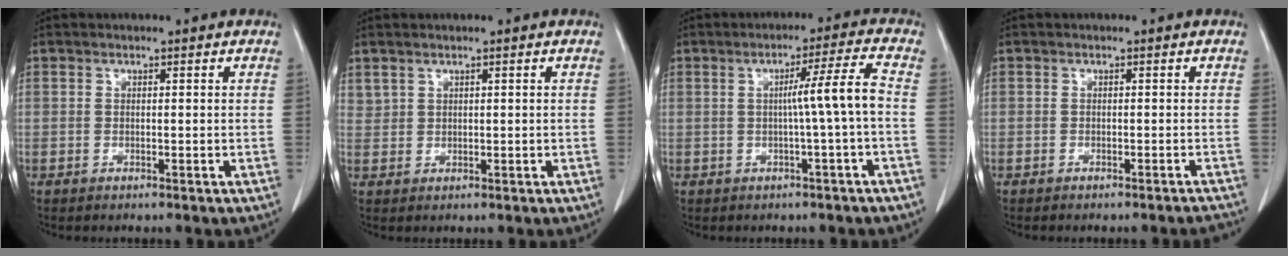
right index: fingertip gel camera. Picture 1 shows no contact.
{"total": 1.4, "force": [1.2, 0.7, 0.2], "torque": [-0.003, 0.007, 0.030]}
{"total": 5.8, "force": [-0.7, -1.5, 5.6], "torque": [-0.086, 0.009, -0.008]}
{"total": 2.9, "force": [-2.9, 0.1, 0.5], "torque": [-0.001, -0.007, -0.035]}